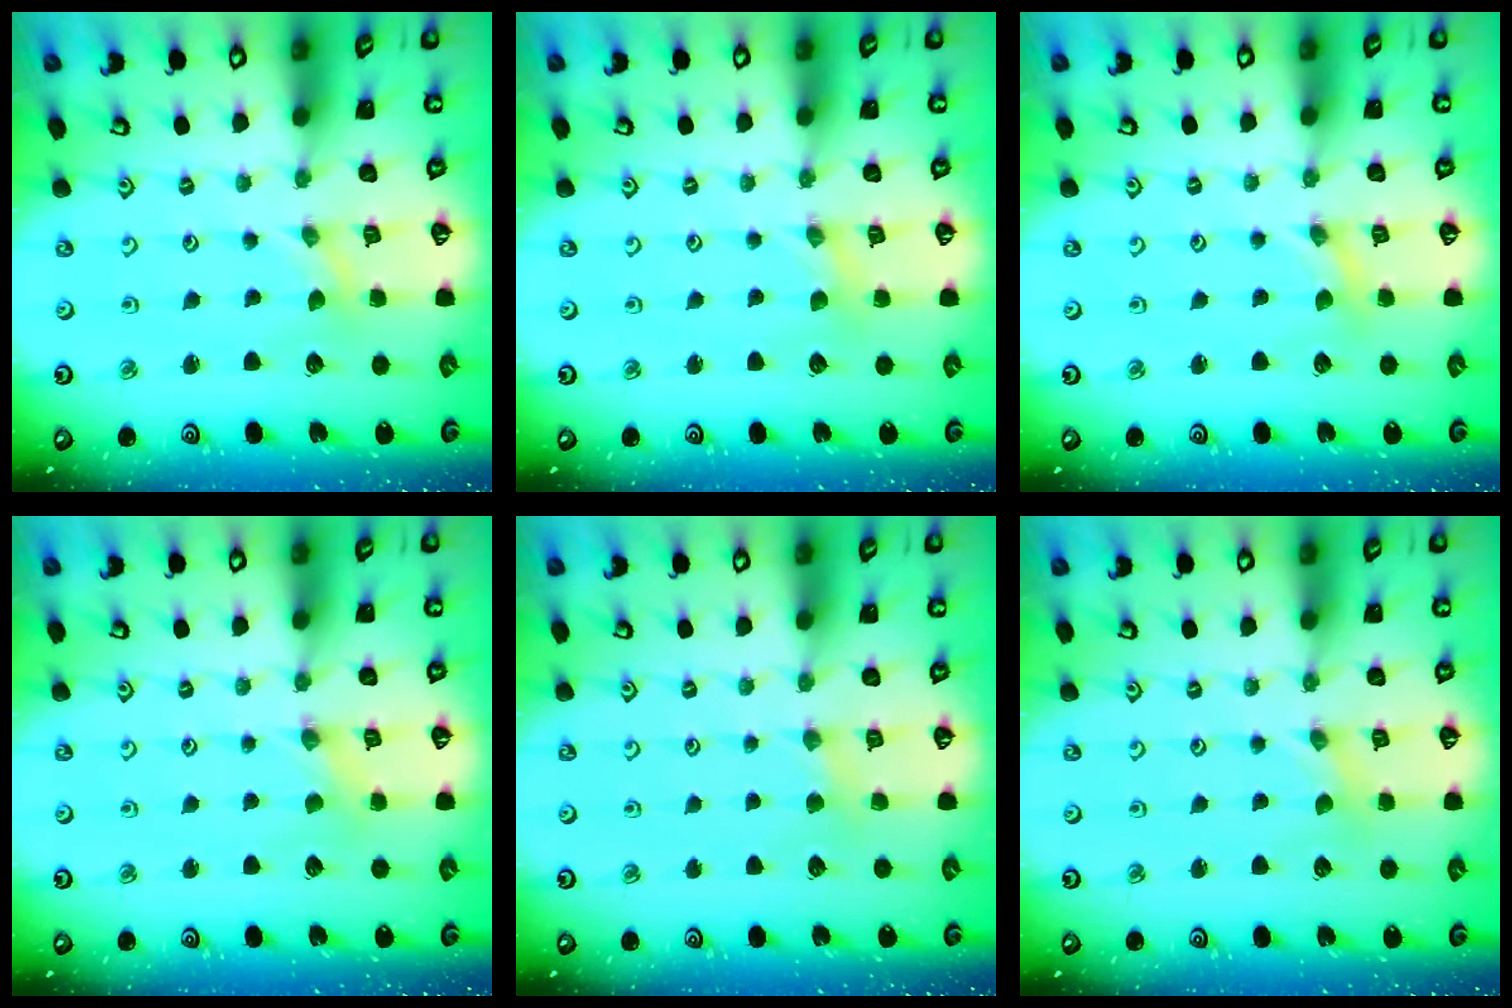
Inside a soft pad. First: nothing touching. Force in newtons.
{"total": 1.4, "press": 1.4, "slide": 0.3}
{"total": 0.0}
{"total": 1.5, "press": 1.5, "slide": 0.3}
{"total": 3.2, "press": 3.1, "slide": 0.6}
{"total": 0.0}